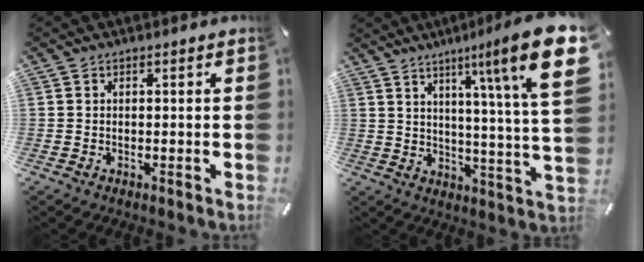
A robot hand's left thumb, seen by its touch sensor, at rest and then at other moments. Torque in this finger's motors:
{"motor_torque": [2.30, 2.28, 1.92, -0.85, 0.27]}